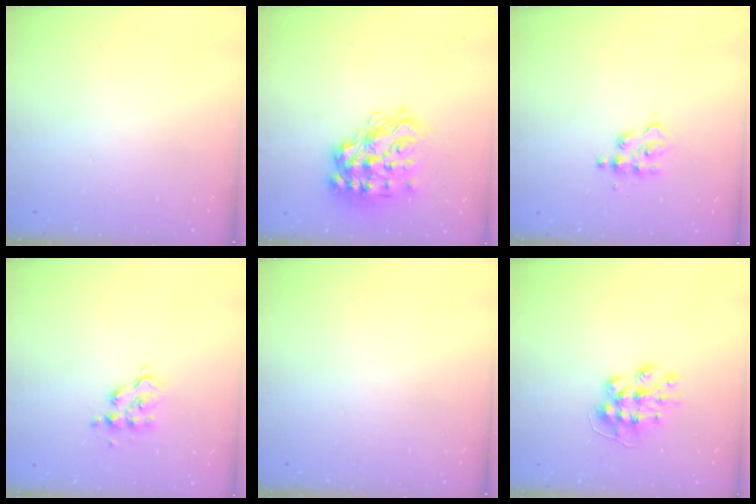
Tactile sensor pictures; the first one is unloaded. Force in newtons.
{"total": 19.1, "press": 18.8, "slide": 3.5}
{"total": 3.3, "press": 3.2, "slide": 0.5}
{"total": 8.3, "press": 8.3, "slide": 0.5}
{"total": 0.0}
{"total": 9.2, "press": 9.2, "slide": 0.2}